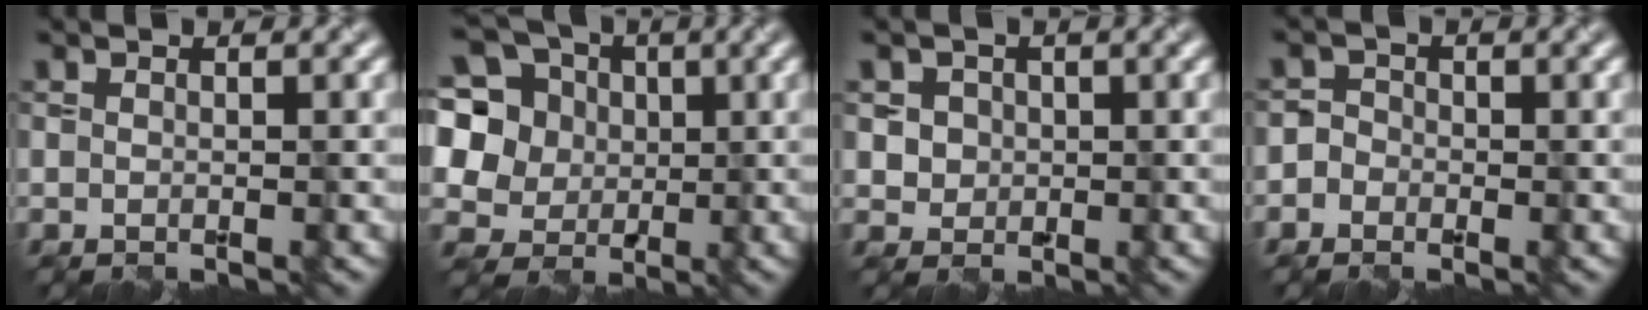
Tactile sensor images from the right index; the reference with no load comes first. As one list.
[{"total": 11.0, "force": [3.0, 9.4, 5.0], "torque": [-0.133, 0.025, 0.041]}, {"total": 2.6, "force": [0.7, 2.3, 0.9], "torque": [-0.014, 0.005, 0.021]}, {"total": 1.7, "force": [-0.8, 1.5, 0.2], "torque": [0.016, 0.012, -0.022]}]